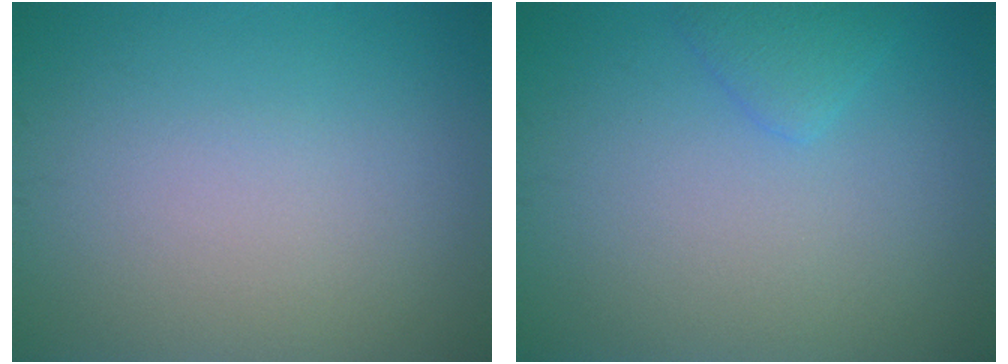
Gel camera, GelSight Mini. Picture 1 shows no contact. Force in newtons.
{"total": 1.5, "press": 1.5, "slide": 0.1}